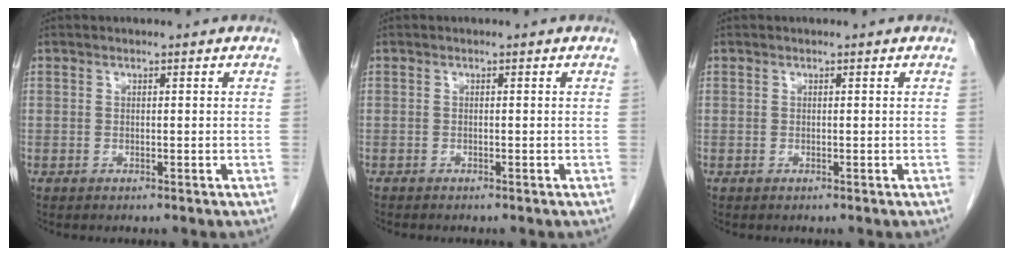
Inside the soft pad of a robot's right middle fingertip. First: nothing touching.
{"total": 0.8, "force": [-0.7, 0.2, 0.2], "torque": [-0.007, 0.000, -0.012]}
{"total": 0.0}